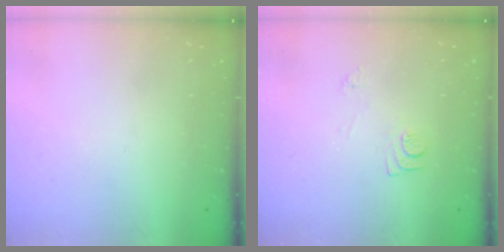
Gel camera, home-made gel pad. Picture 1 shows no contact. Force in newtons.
{"total": 7.7, "press": 7.7, "slide": 0.8}